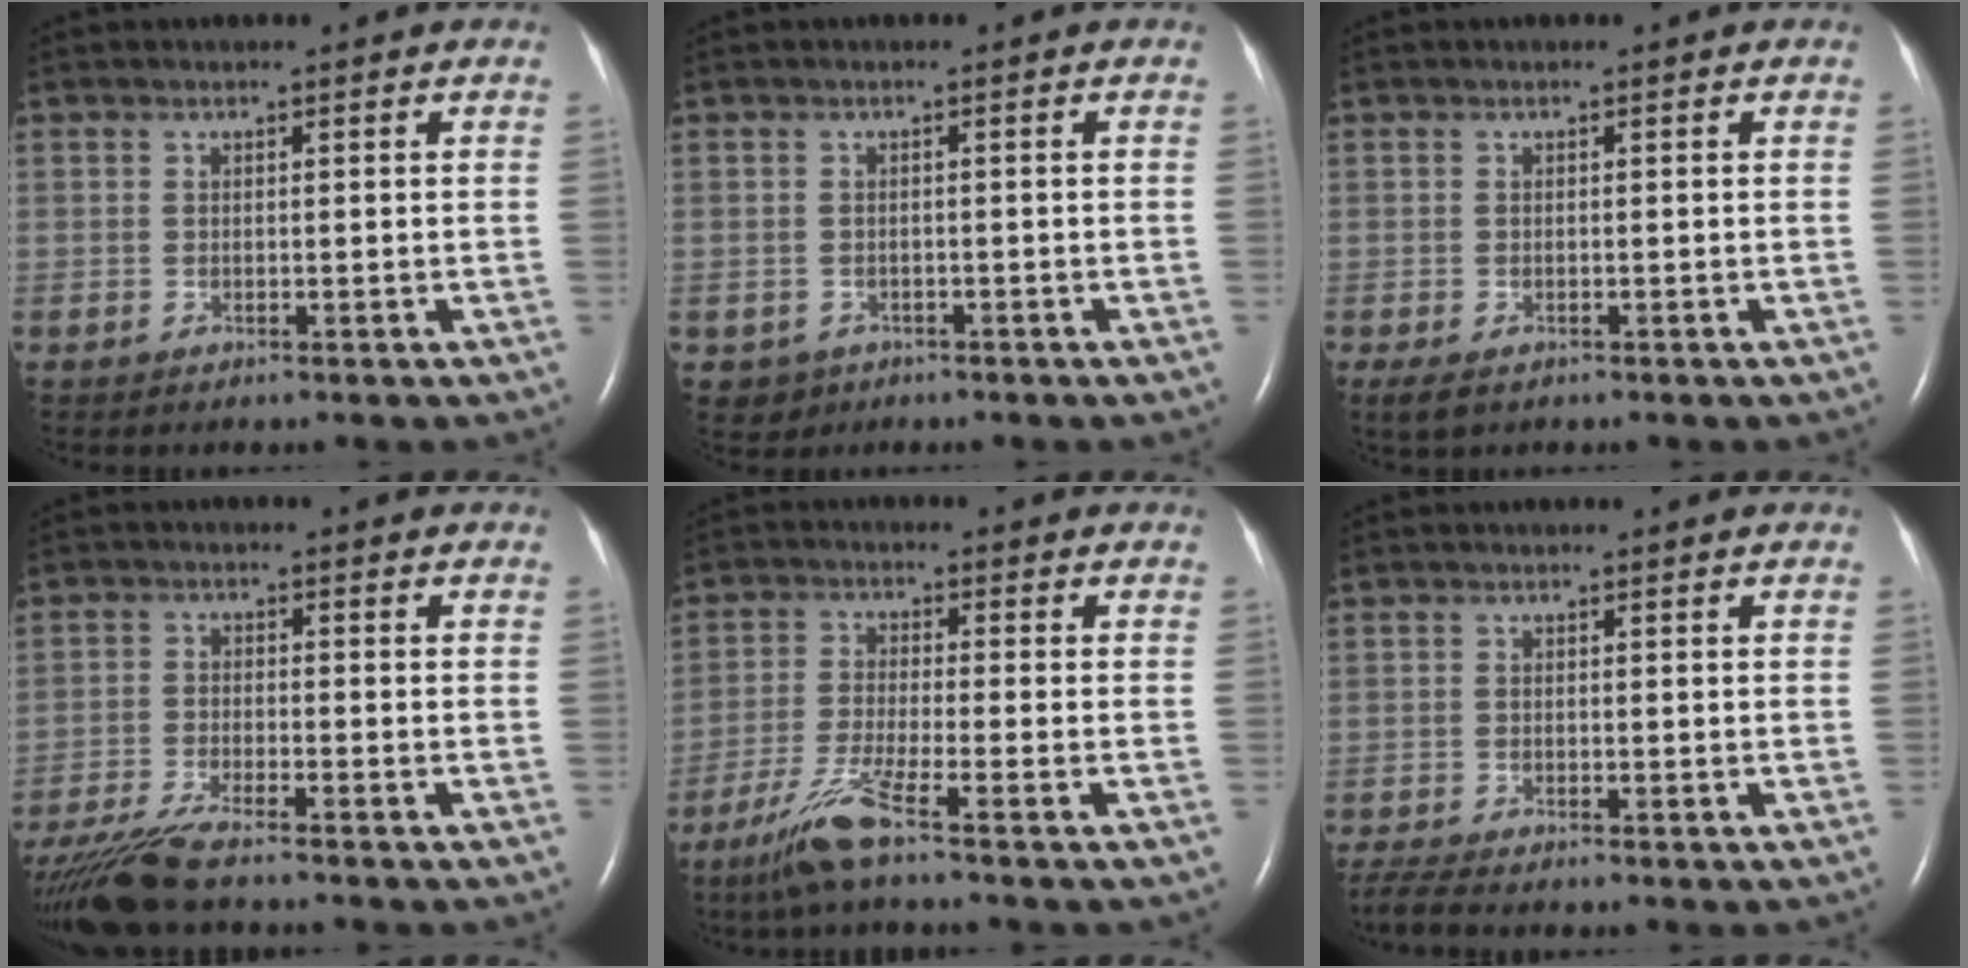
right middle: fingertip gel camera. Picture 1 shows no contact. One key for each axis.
{"total": 2.3, "fx": -1.1, "fy": 2.0, "fz": 0.1, "tx": -0.002, "ty": 0.008, "tz": -0.009}
{"total": 3.1, "fx": -1.9, "fy": 1.7, "fz": 1.7, "tx": -0.033, "ty": -0.008, "tz": -0.025}
{"total": 8.7, "fx": -7.5, "fy": 0.3, "fz": 4.3, "tx": -0.086, "ty": -0.025, "tz": -0.135}
{"total": 6.8, "fx": -4.7, "fy": -0.7, "fz": 4.8, "tx": -0.105, "ty": -0.025, "tz": -0.100}
{"total": 3.1, "fx": -2.8, "fy": -0.5, "fz": 1.2, "tx": -0.031, "ty": -0.011, "tz": -0.055}